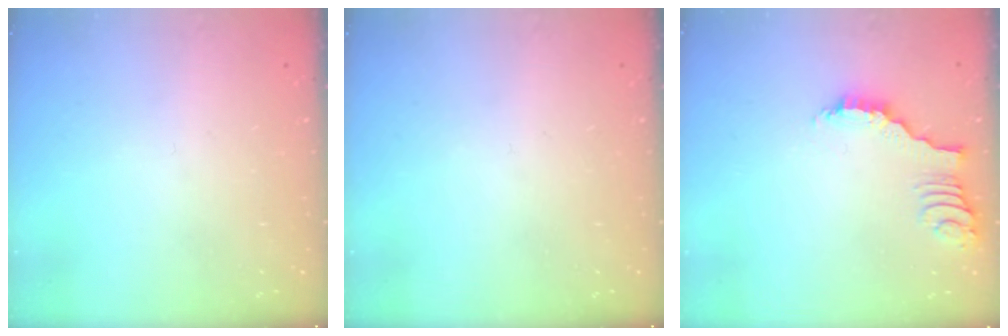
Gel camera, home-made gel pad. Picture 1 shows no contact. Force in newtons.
{"total": 0.0}
{"total": 2.2, "press": 2.1, "slide": 0.4}